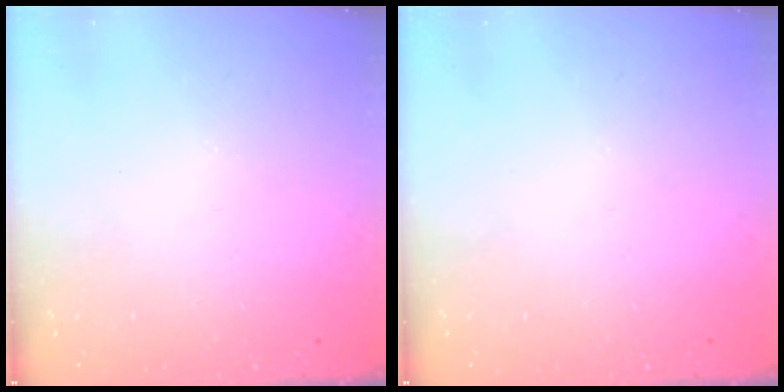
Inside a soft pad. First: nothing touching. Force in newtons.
{"total": 0.0}